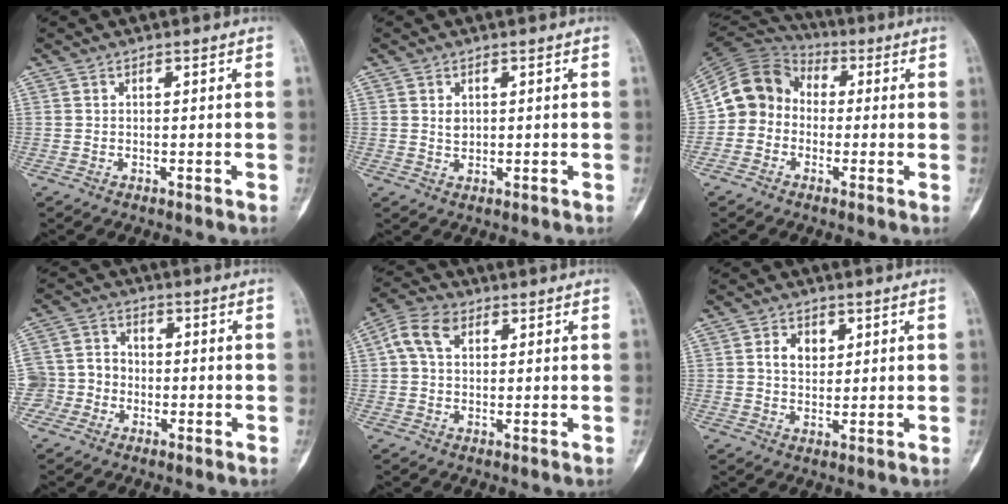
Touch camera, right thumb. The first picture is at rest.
{"total": 1.9, "force": [0.6, 1.4, 1.2], "torque": [-0.014, -0.004, 0.014]}
{"total": 10.6, "force": [-0.8, 9.4, 4.8], "torque": [-0.073, 0.038, -0.031]}
{"total": 7.3, "force": [-2.0, 6.8, 1.9], "torque": [-0.008, 0.028, -0.043]}
{"total": 6.7, "force": [2.2, 4.5, 4.5], "torque": [-0.084, 0.017, 0.038]}
{"total": 4.5, "force": [1.6, 3.2, 2.7], "torque": [-0.026, -0.005, 0.026]}